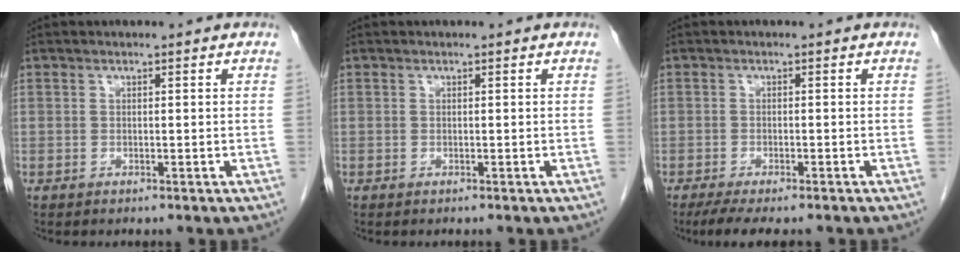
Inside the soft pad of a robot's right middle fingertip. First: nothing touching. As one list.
[{"total": 0.0}, {"total": 6.1, "force": [-4.9, 1.4, 3.4], "torque": [-0.054, -0.013, -0.075]}]